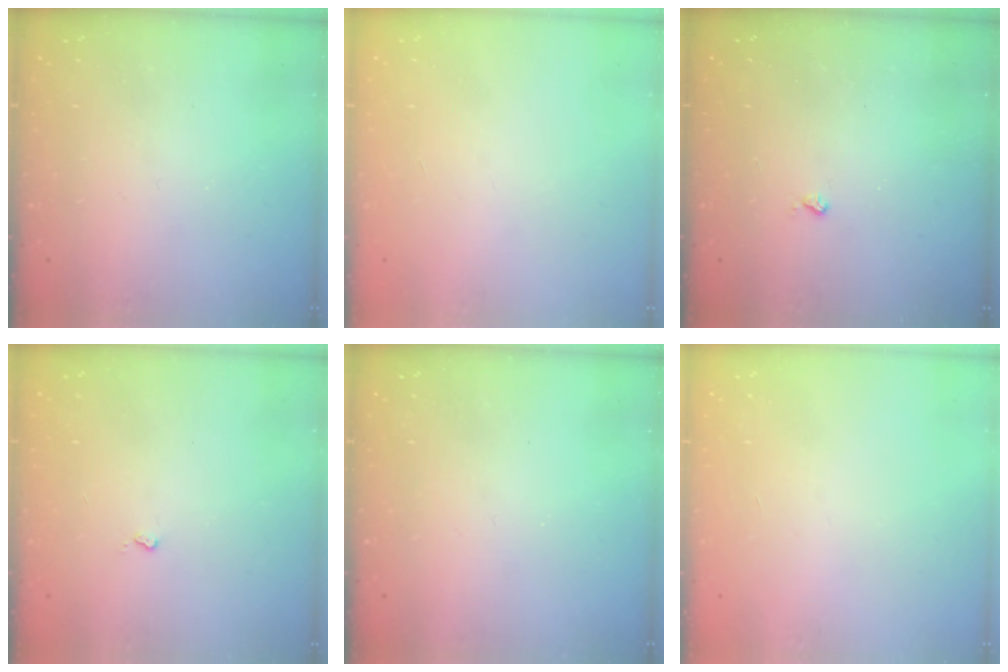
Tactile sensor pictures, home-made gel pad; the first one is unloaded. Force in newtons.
{"total": 0.0}
{"total": 2.1, "press": 2.1, "slide": 0.5}
{"total": 2.6, "press": 2.6, "slide": 0.4}
{"total": 0.0}
{"total": 0.0}